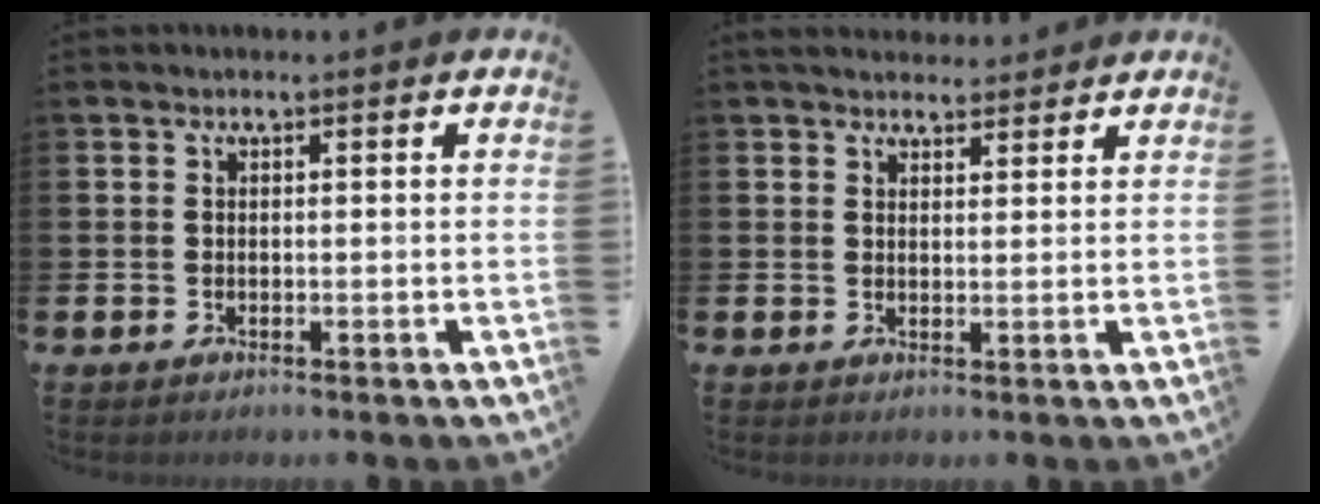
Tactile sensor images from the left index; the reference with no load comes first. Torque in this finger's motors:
{"motor_torque": [-0.18, -0.41, 0.32, 0.03]}